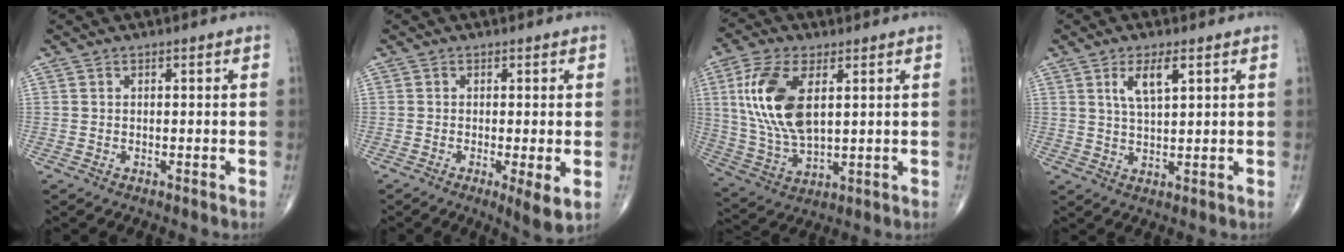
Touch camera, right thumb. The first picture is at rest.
{"total": 4.6, "force": [-1.0, 0.8, 4.5], "torque": [-0.079, -0.017, -0.019]}
{"total": 15.0, "force": [3.8, 7.4, 12.5], "torque": [-0.263, -0.010, 0.080]}
{"total": 5.4, "force": [2.4, 1.7, 4.6], "torque": [-0.085, -0.010, 0.048]}